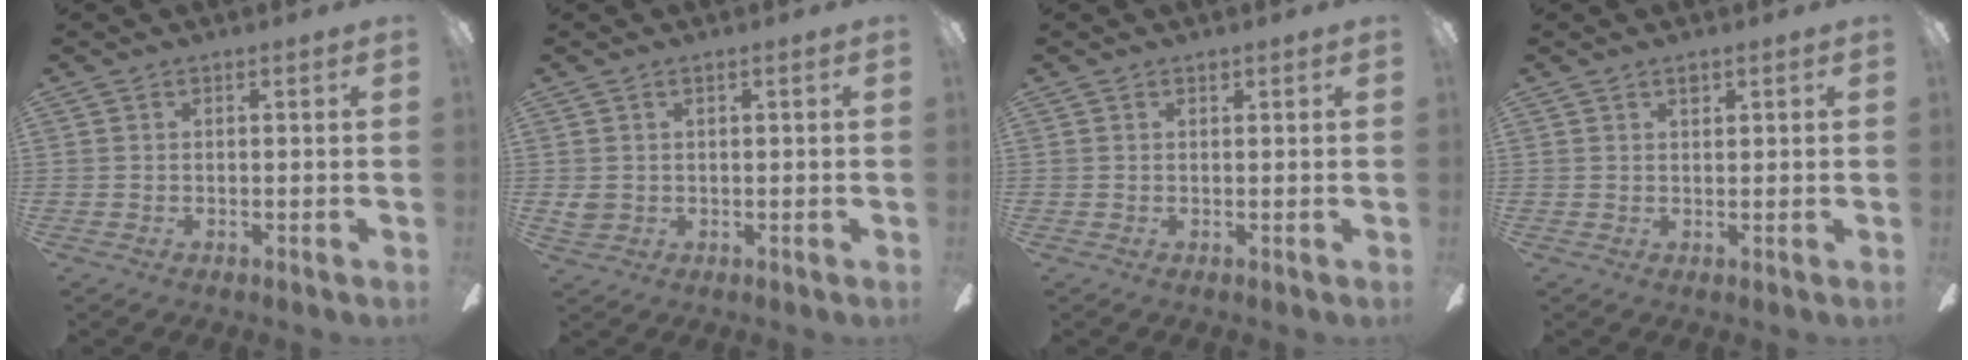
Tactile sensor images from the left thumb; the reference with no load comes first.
{"total": 2.0, "force": [0.6, 1.6, 1.0], "torque": [-0.021, 0.004, 0.010]}
{"total": 0.5, "force": [0.4, 0.3, 0.1], "torque": [-0.003, 0.001, 0.008]}
{"total": 1.3, "force": [1.1, 0.5, 0.6], "torque": [-0.005, -0.002, 0.017]}